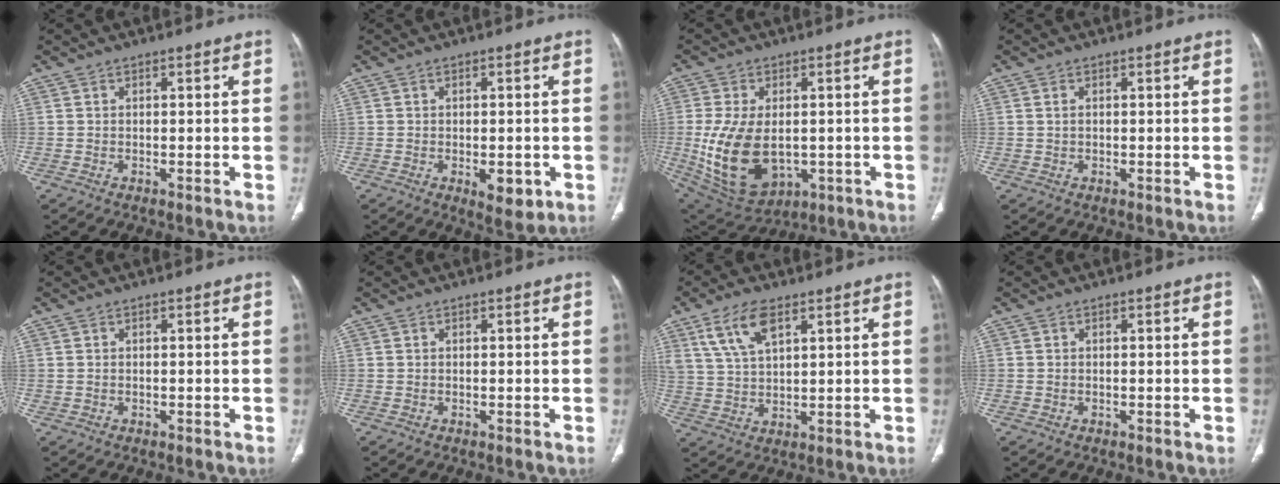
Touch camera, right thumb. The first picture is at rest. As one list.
[{"total": 5.3, "force": [-1.6, 2.6, 4.3], "torque": [-0.048, -0.004, -0.011]}, {"total": 16.4, "force": [-1.9, 10.2, 12.7], "torque": [-0.239, -0.011, -0.002]}, {"total": 0.7, "force": [0.2, 0.5, 0.5], "torque": [-0.015, 0.003, 0.006]}, {"total": 0.0}, {"total": 0.0}, {"total": 8.8, "force": [4.7, 3.9, 6.3], "torque": [-0.124, -0.013, 0.100]}, {"total": 0.0}]